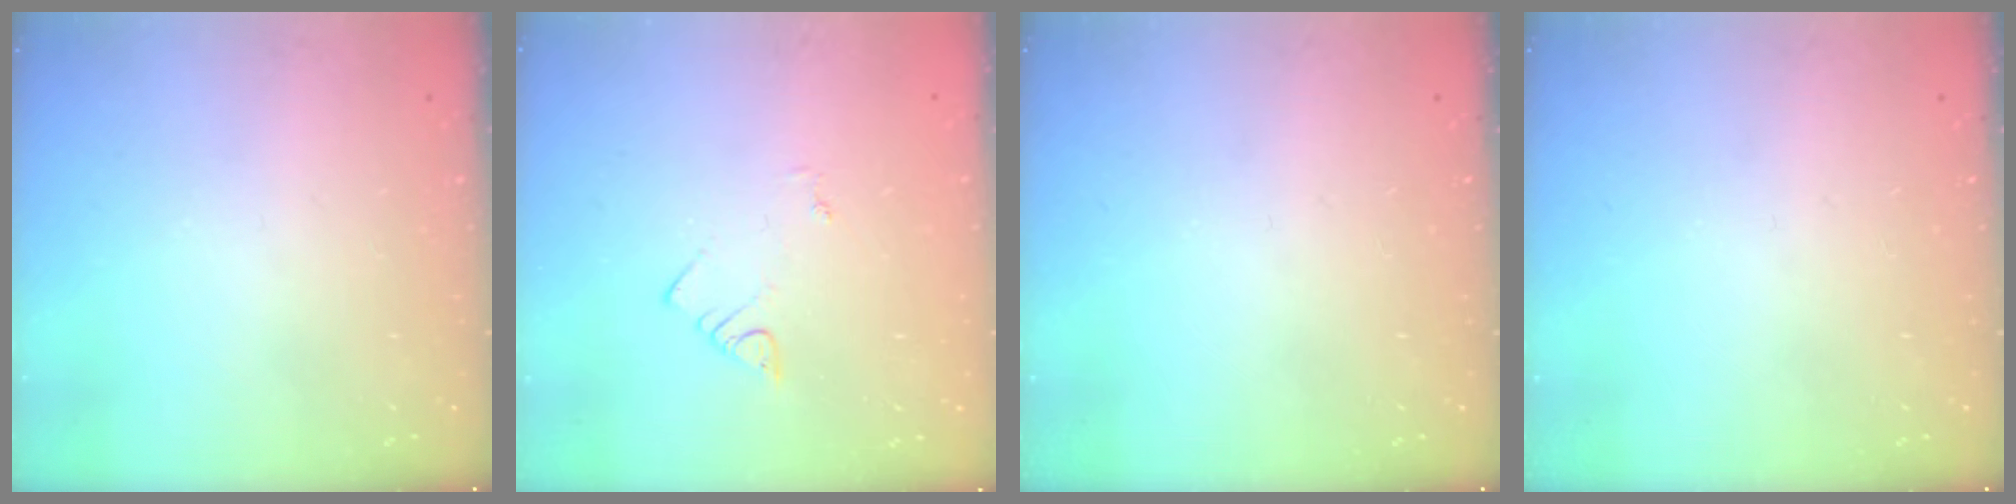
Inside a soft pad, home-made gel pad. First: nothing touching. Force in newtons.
{"total": 2.1, "press": 2.1, "slide": 0.3}
{"total": 0.0}
{"total": 0.0}